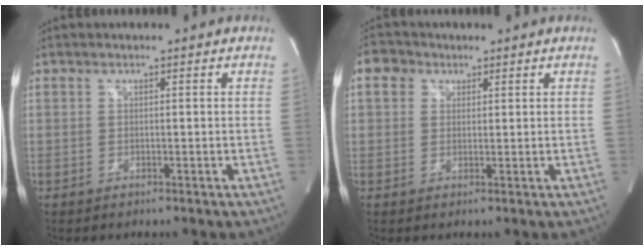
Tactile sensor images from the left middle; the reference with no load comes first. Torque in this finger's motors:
{"motor_torque": [0.42, -0.30, 0.33, 0.03]}